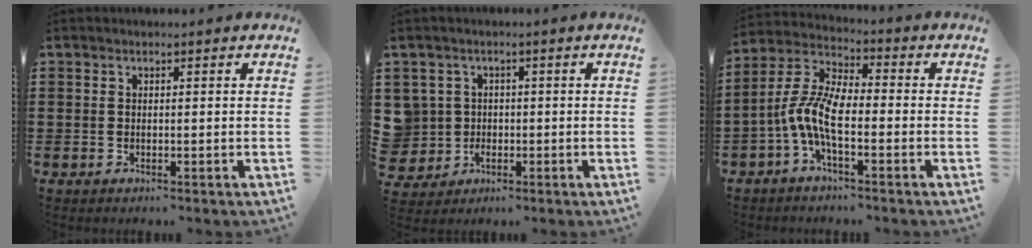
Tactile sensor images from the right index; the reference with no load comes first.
{"total": 4.2, "force": [-0.1, 4.2, 0.4], "torque": [-0.043, 0.008, -0.008]}
{"total": 8.0, "force": [-2.8, 2.9, 7.0], "torque": [-0.174, -0.008, -0.060]}